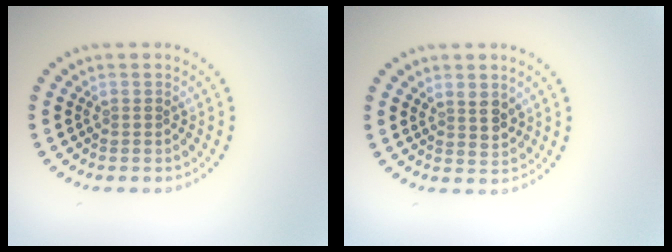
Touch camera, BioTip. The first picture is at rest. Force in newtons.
{"total": 1.9, "press": 1.7, "slide": 0.9}